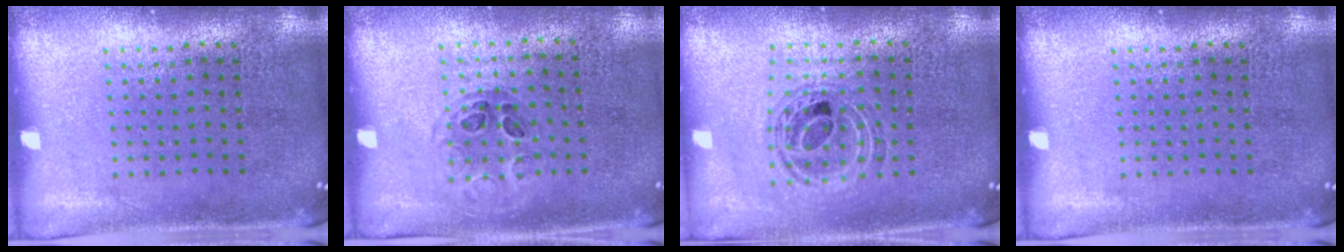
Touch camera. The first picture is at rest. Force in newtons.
{"total": 1.0, "press": 0.7, "slide": 0.6}
{"total": 0.8, "press": 0.8, "slide": 0.1}
{"total": 0.0}